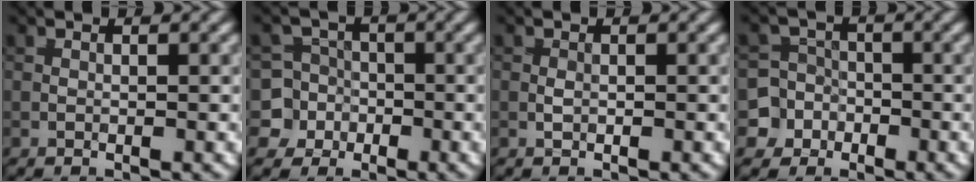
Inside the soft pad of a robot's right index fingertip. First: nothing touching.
{"total": 6.9, "force": [-2.6, 6.4, 0.7], "torque": [-0.009, 0.003, -0.071]}
{"total": 0.7, "force": [-0.1, 0.5, 0.4], "torque": [-0.006, 0.000, -0.003]}
{"total": 6.9, "force": [-3.5, 5.9, 0.5], "torque": [-0.004, -0.007, -0.082]}